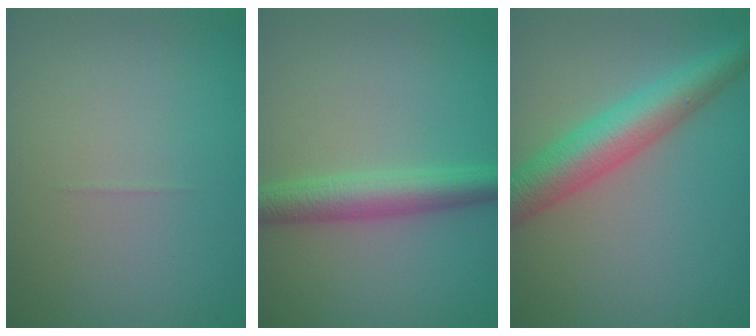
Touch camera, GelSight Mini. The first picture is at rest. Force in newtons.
{"total": 4.0, "press": 4.0, "slide": 0.1}
{"total": 6.2, "press": 6.2, "slide": 0.1}